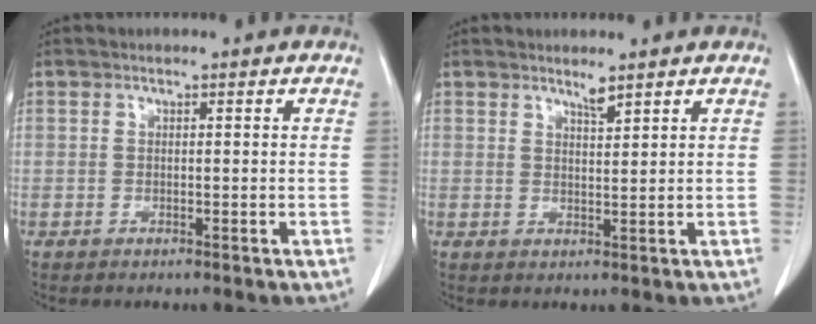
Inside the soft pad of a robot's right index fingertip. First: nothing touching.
{"total": 1.7, "force": [1.5, 0.0, 0.8], "torque": [-0.016, -0.005, 0.030]}